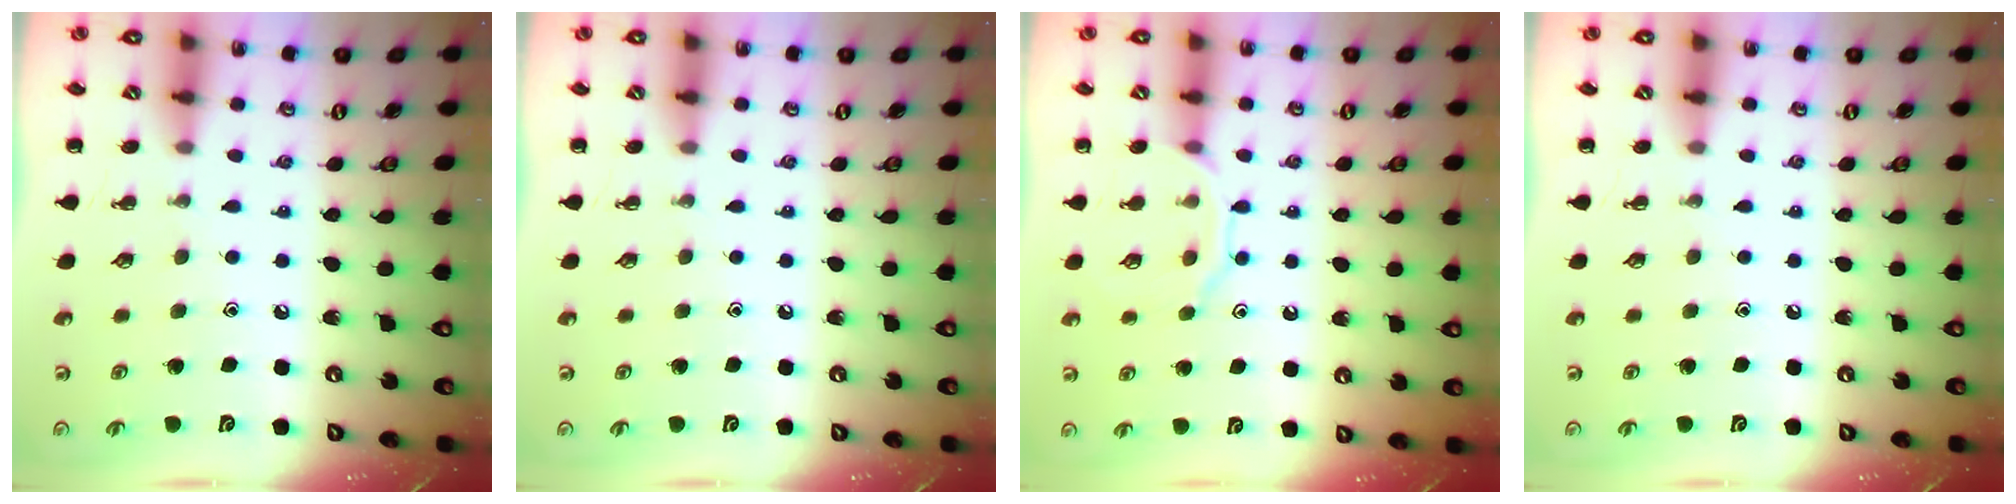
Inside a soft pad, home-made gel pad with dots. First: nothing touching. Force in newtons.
{"total": 0.0}
{"total": 9.5, "press": 9.5, "slide": 0.6}
{"total": 0.0}